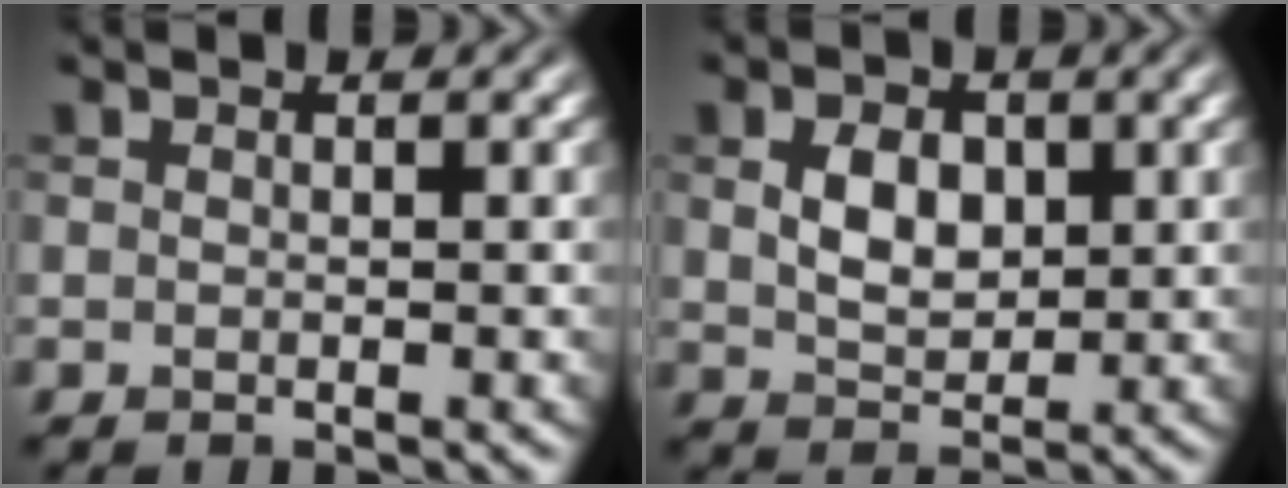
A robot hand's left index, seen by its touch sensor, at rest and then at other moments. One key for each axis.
{"total": 3.5, "fx": 0.7, "fy": 2.4, "fz": 2.4, "tx": -0.050, "ty": -0.001, "tz": 0.014}